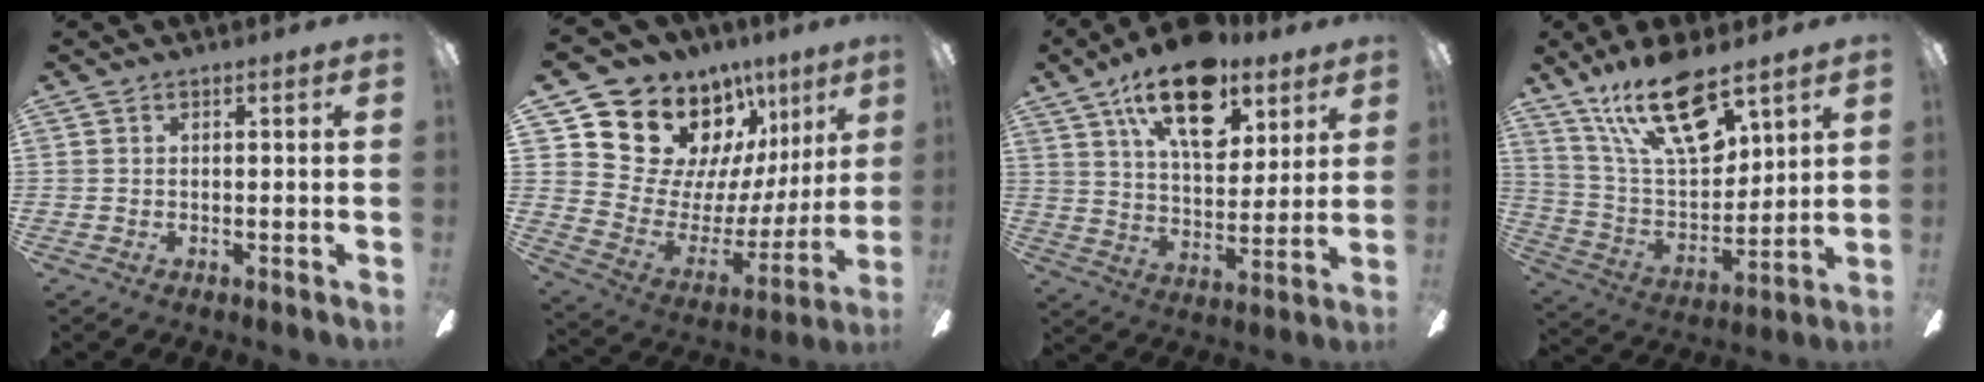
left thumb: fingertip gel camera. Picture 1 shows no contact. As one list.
[{"total": 19.0, "force": [14.0, 11.3, 6.1], "torque": [-0.102, -0.113, 0.279]}, {"total": 19.2, "force": [11.6, 9.7, 11.8], "torque": [-0.187, -0.048, 0.200]}, {"total": 21.2, "force": [13.3, 8.6, 14.1], "torque": [-0.267, -0.068, 0.230]}]